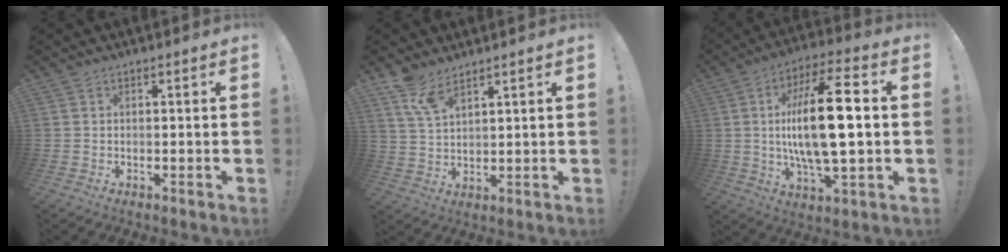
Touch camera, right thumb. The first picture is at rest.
{"total": 7.1, "force": [5.5, 2.2, 3.9], "torque": [-0.078, -0.028, 0.103]}
{"total": 20.5, "force": [0.5, 6.6, 19.4], "torque": [-0.364, -0.002, -0.007]}